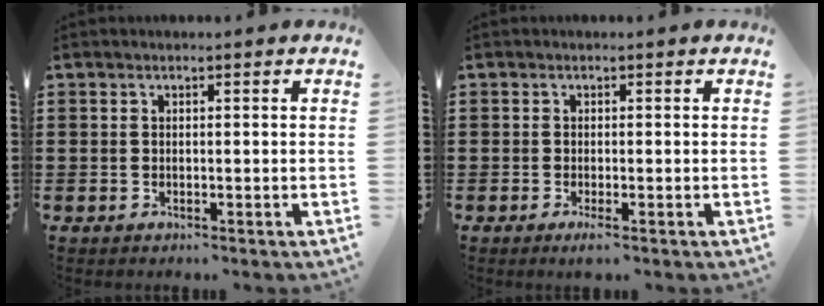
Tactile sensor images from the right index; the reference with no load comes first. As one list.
[{"total": 1.1, "force": [-0.6, 0.0, 0.9], "torque": [-0.023, -0.008, -0.013]}]